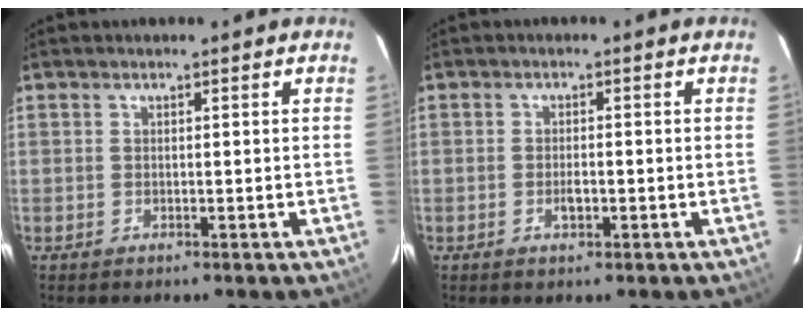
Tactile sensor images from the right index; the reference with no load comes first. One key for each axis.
{"total": 2.2, "fx": -0.8, "fy": 1.0, "fz": 1.8, "tx": -0.035, "ty": 0.000, "tz": -0.014}